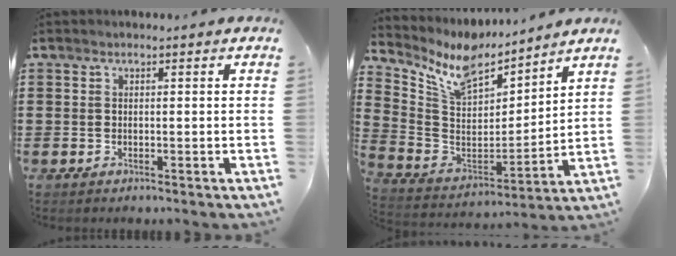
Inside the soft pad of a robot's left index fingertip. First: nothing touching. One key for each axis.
{"total": 9.0, "fx": 7.6, "fy": 3.4, "fz": 3.6, "tx": -0.111, "ty": -0.042, "tz": 0.135}